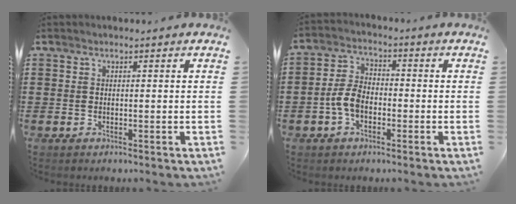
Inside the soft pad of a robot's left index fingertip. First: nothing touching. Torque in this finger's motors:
{"motor_torque": [1.39, 0.41, 0.44, 0.08]}